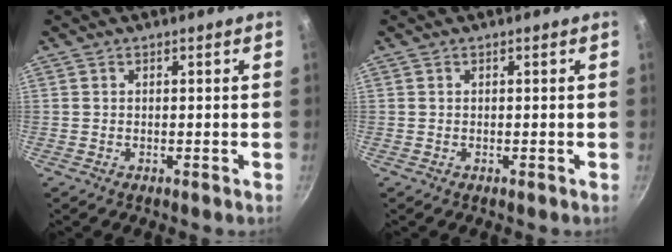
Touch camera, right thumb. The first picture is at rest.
{"total": 0.0}